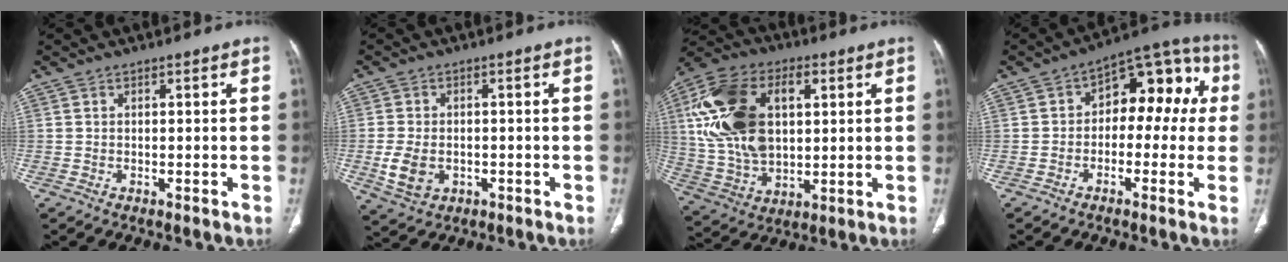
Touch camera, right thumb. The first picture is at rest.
{"total": 6.7, "force": [-1.6, 4.9, 4.4], "torque": [-0.083, 0.000, -0.018]}
{"total": 22.0, "force": [4.9, 13.6, 16.6], "torque": [-0.313, 0.002, 0.092]}
{"total": 13.3, "force": [0.7, 8.3, 10.4], "torque": [-0.080, 0.055, -0.005]}